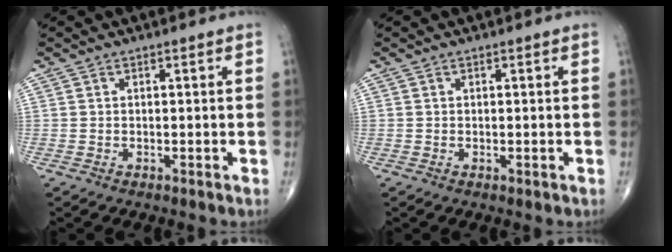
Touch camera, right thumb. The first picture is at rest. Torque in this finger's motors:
{"motor_torque": [-0.16, -0.07, -0.28, -0.12, -0.03]}